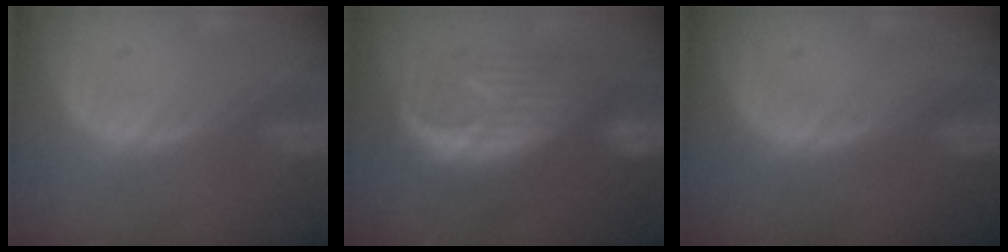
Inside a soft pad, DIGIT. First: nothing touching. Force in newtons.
{"total": 8.8, "press": 8.7, "slide": 0.5}
{"total": 0.0}